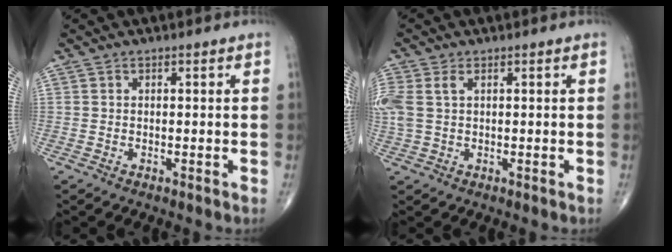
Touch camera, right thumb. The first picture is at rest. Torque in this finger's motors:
{"motor_torque": [0.51, -0.16, 0.78, 0.27, 0.16]}